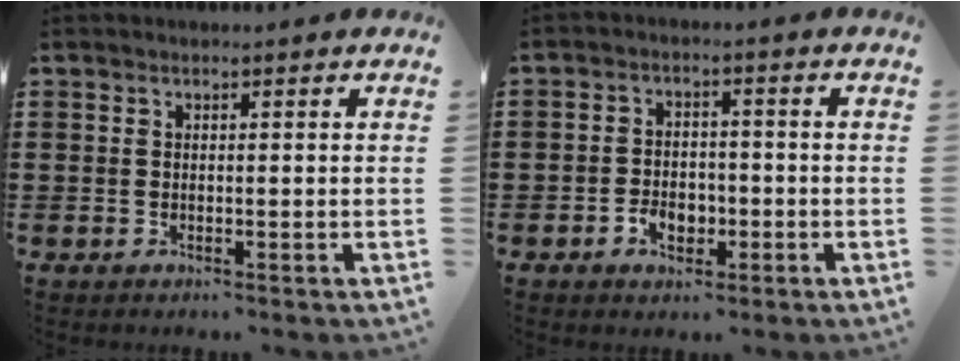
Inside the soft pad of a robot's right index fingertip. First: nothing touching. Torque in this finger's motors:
{"motor_torque": [1.29, 0.84, 0.23, 0.03]}